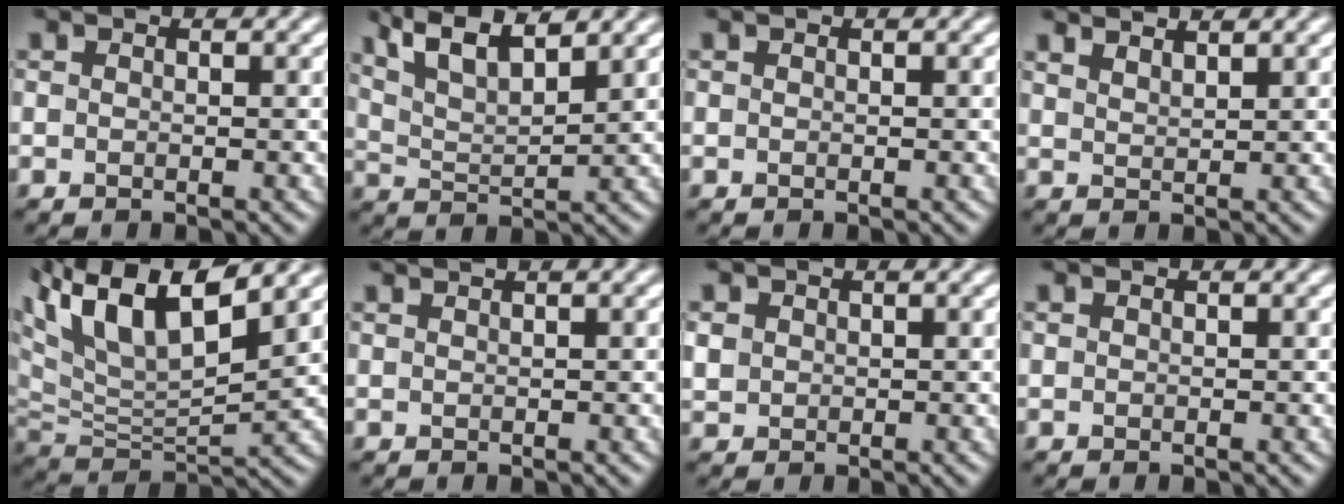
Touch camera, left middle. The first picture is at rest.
{"total": 8.2, "force": [6.0, 2.4, 5.0], "torque": [-0.092, 0.030, 0.079]}
{"total": 0.0}
{"total": 3.3, "force": [3.1, 0.5, 1.2], "torque": [-0.022, 0.022, 0.039]}
{"total": 9.7, "force": [5.7, 3.0, 7.3], "torque": [-0.150, 0.013, 0.104]}
{"total": 1.5, "force": [1.4, 0.1, 0.6], "torque": [-0.011, 0.005, 0.015]}
{"total": 1.4, "force": [0.0, 1.4, 0.2], "torque": [-0.012, -0.003, 0.002]}
{"total": 0.0}